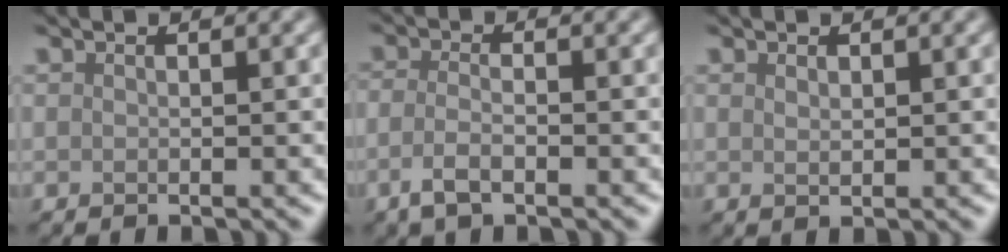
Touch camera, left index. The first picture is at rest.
{"total": 2.6, "force": [-1.1, 1.0, 2.1], "torque": [-0.048, -0.002, -0.029]}
{"total": 0.9, "force": [0.5, 0.4, 0.6], "torque": [-0.014, -0.002, 0.011]}